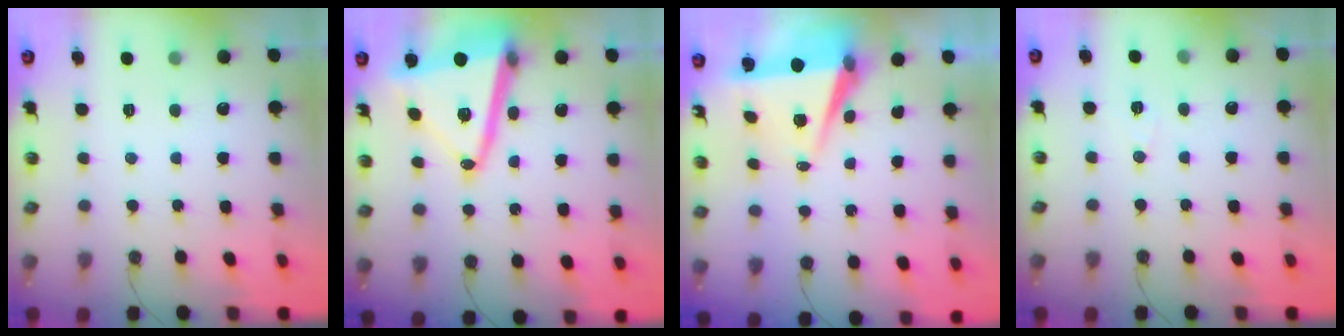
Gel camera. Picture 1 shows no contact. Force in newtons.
{"total": 17.8, "press": 17.6, "slide": 2.6}
{"total": 7.0, "press": 5.5, "slide": 4.3}
{"total": 5.5, "press": 4.5, "slide": 3.3}